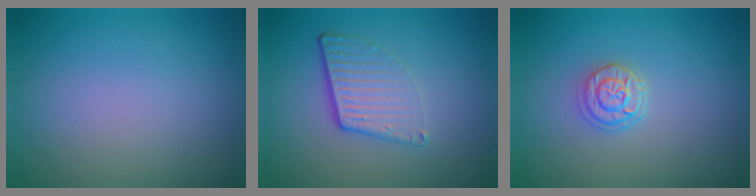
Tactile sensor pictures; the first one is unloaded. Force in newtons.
{"total": 4.3, "press": 2.8, "slide": 3.3}
{"total": 2.3, "press": 2.0, "slide": 1.1}